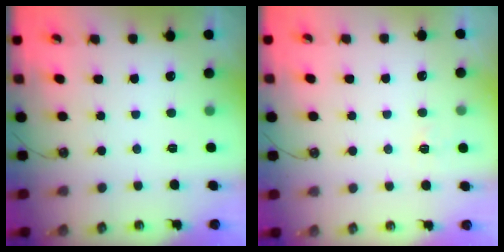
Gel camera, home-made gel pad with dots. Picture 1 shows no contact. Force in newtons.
{"total": 2.8, "press": 2.8, "slide": 0.4}